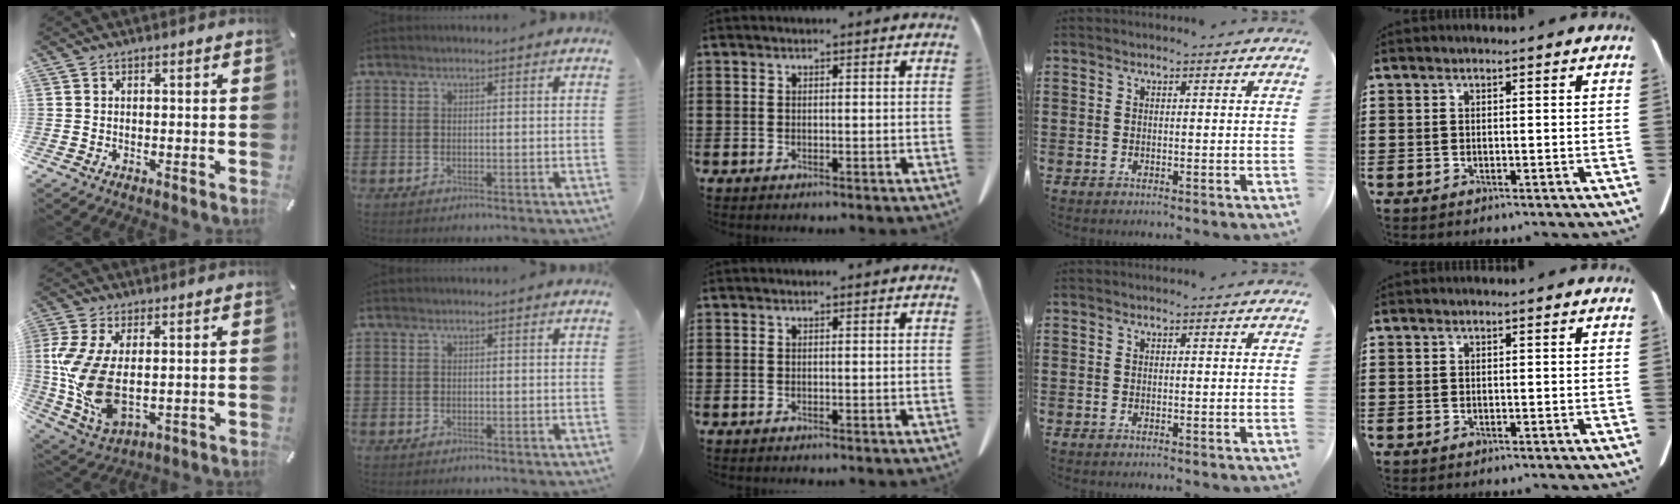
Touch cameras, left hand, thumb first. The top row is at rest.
{"thumb": {"total": 13.6, "force": [0.4, 7.5, 11.3], "torque": [-0.268, -0.019, 0.010]}}